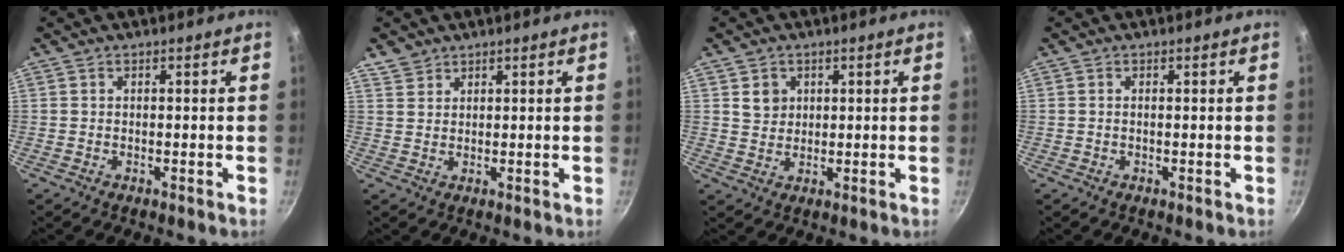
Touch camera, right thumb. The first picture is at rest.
{"total": 2.7, "force": [2.0, 1.8, 0.3], "torque": [0.005, 0.001, 0.040]}
{"total": 3.7, "force": [1.3, 3.2, 1.3], "torque": [-0.006, -0.001, 0.025]}
{"total": 0.0}